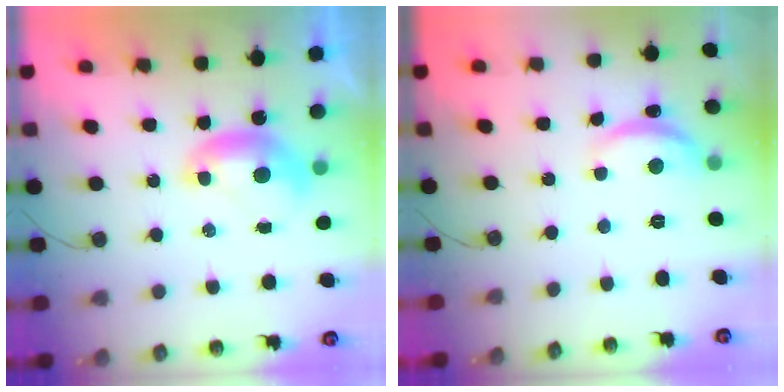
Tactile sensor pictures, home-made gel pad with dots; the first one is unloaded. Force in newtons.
{"total": 6.1, "press": 6.1, "slide": 0.7}